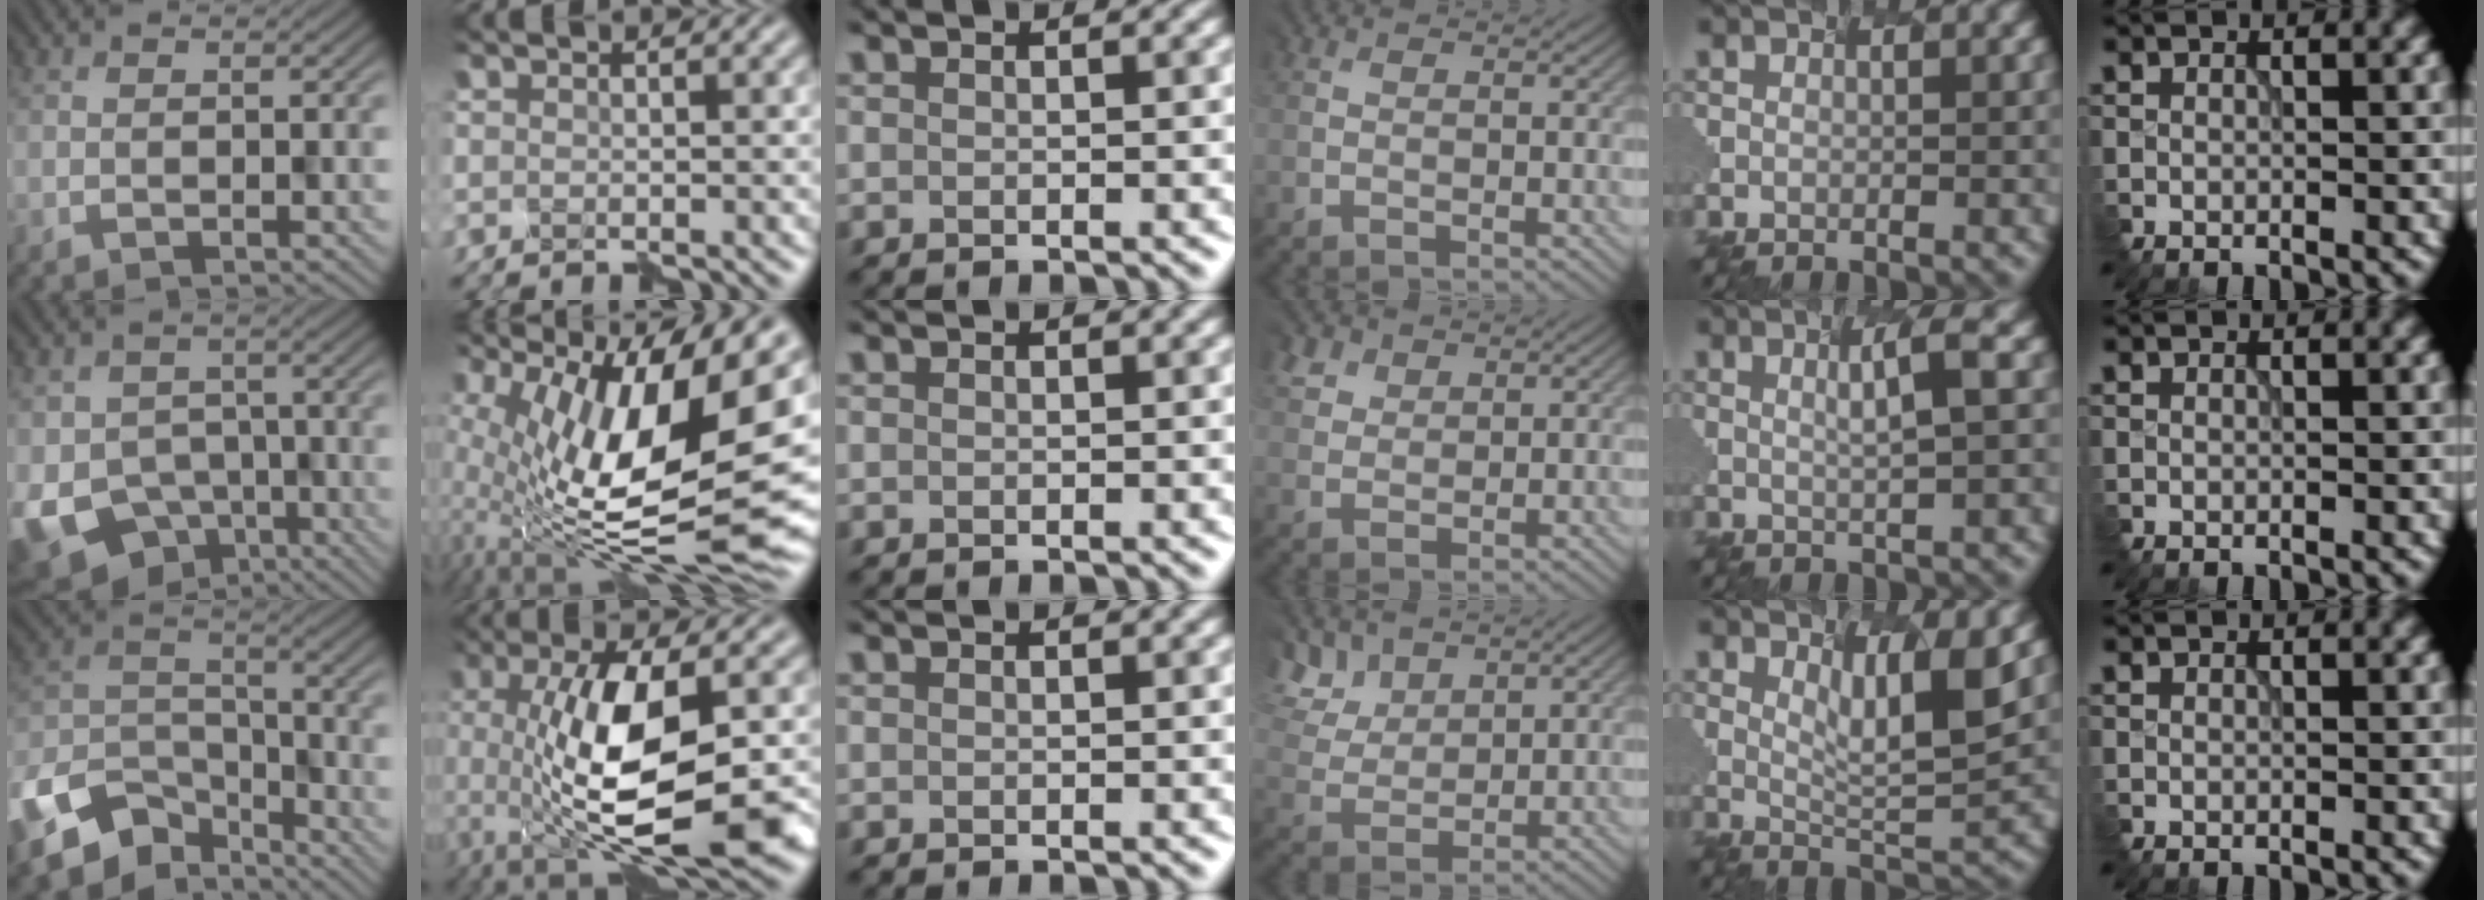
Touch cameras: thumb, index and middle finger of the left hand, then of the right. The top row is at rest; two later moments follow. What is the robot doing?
{"motion": "disassemble", "object": "puzzle pieces"}